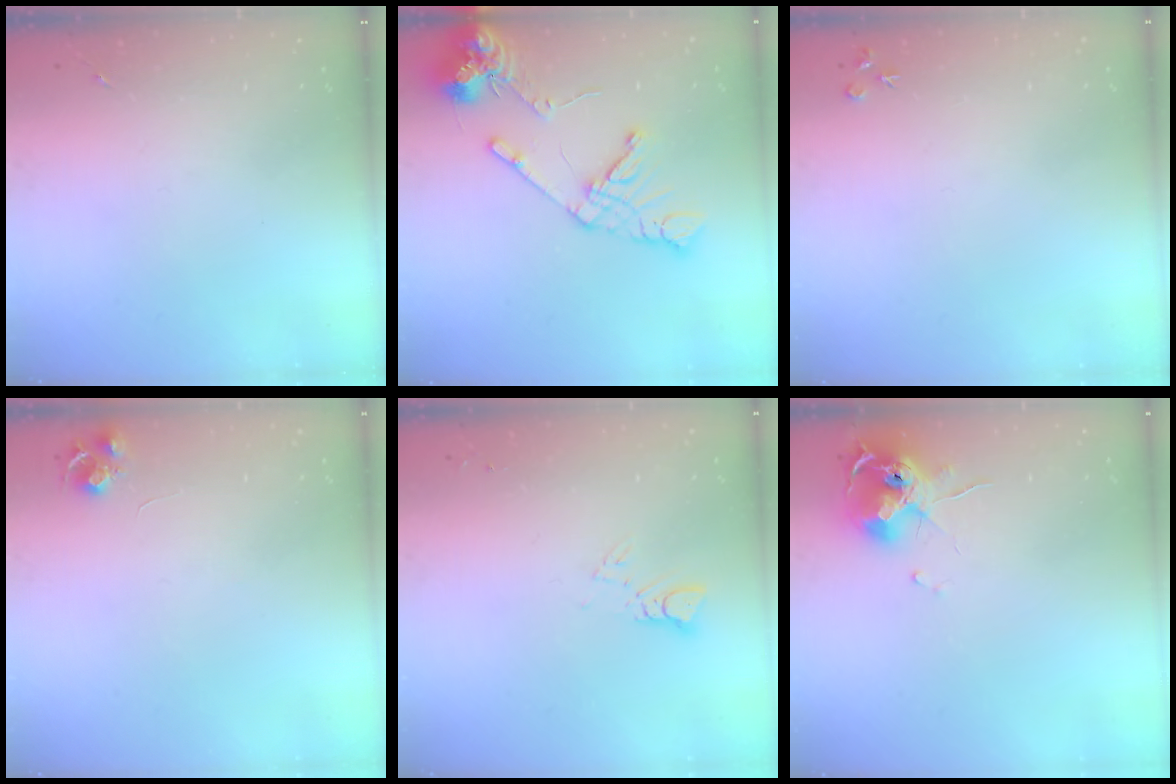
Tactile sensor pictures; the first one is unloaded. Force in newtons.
{"total": 15.5, "press": 15.3, "slide": 2.3}
{"total": 3.5, "press": 3.5, "slide": 0.4}
{"total": 6.8, "press": 6.7, "slide": 0.9}
{"total": 3.2, "press": 3.2, "slide": 0.0}
{"total": 12.9, "press": 12.9, "slide": 1.4}